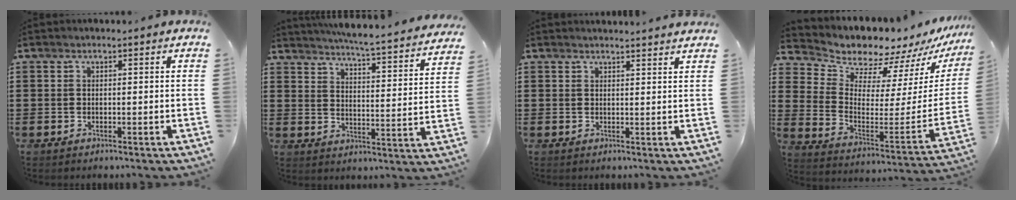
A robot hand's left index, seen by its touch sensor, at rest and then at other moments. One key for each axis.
{"total": 5.0, "fx": 4.7, "fy": -0.8, "fz": 1.4, "tx": -0.043, "ty": -0.048, "tz": 0.072}
{"total": 1.7, "fx": 1.7, "fy": -0.1, "fz": 0.1, "tx": -0.006, "ty": -0.001, "tz": 0.034}
{"total": 8.5, "fx": 8.3, "fy": 1.8, "fz": 0.2, "tx": -0.043, "ty": -0.080, "tz": 0.145}